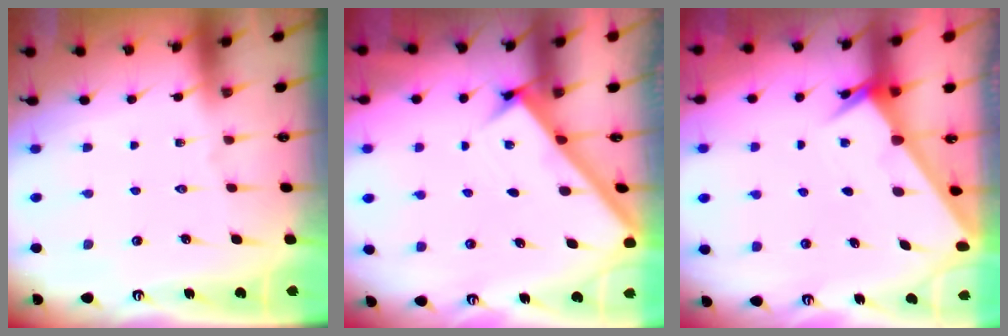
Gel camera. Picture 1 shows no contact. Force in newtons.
{"total": 2.5, "press": 2.5, "slide": 0.3}
{"total": 2.0, "press": 2.0, "slide": 0.1}